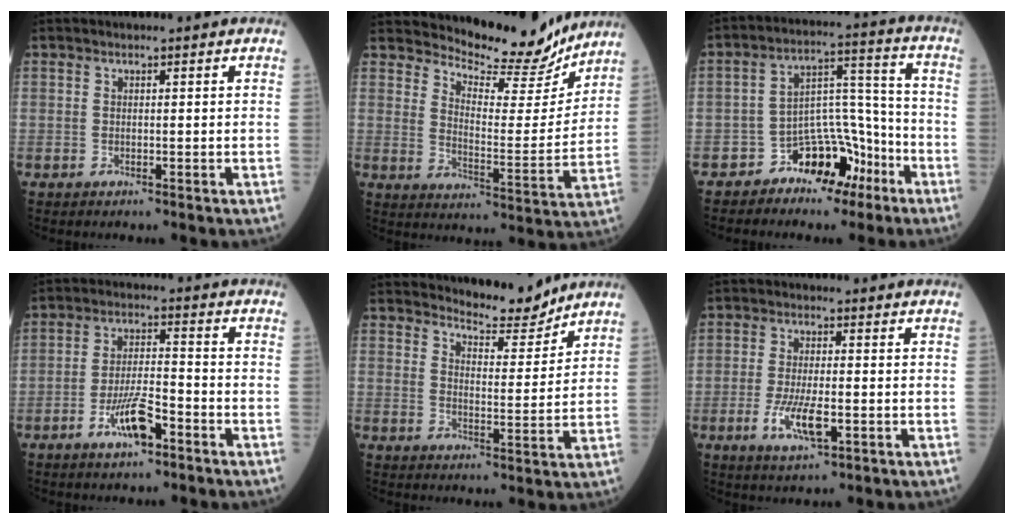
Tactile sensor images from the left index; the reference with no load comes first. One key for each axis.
{"total": 12.8, "fx": 12.4, "fy": 2.0, "fz": 2.4, "tx": -0.041, "ty": -0.034, "tz": 0.178}
{"total": 9.3, "fx": -6.1, "fy": 5.4, "fz": 4.4, "tx": -0.075, "ty": 0.036, "tz": -0.099}
{"total": 6.8, "fx": -3.8, "fy": 1.7, "fz": 5.4, "tx": -0.107, "ty": -0.002, "tz": -0.069}
{"total": 6.5, "fx": 6.5, "fy": 0.8, "fz": 0.7, "tx": -0.020, "ty": -0.020, "tz": 0.099}
{"total": 6.3, "fx": -2.0, "fy": 1.8, "fz": 5.7, "tx": -0.118, "ty": -0.009, "tz": -0.033}